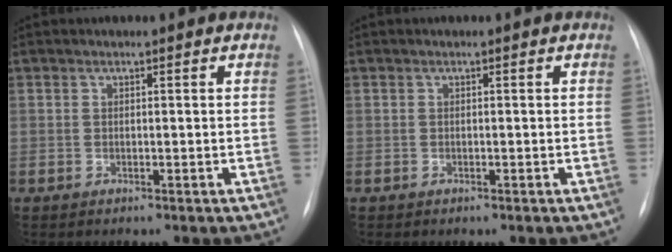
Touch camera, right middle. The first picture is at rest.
{"total": 0.0}